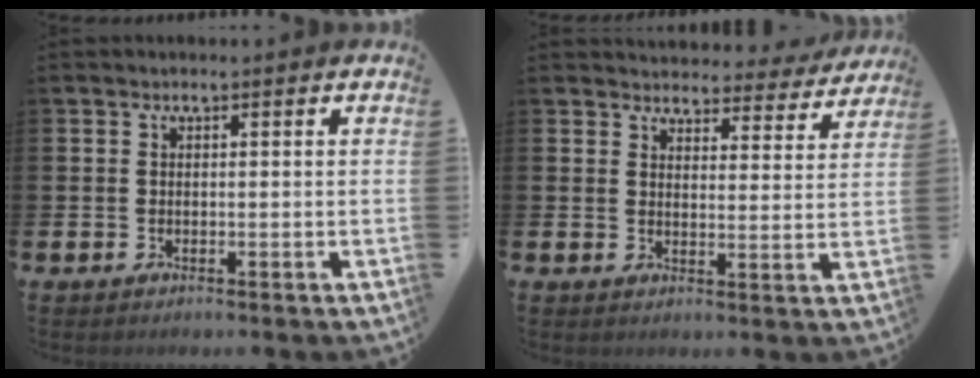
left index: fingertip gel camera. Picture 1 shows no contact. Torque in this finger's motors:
{"motor_torque": [1.07, -1.07, 0.56, 0.03]}